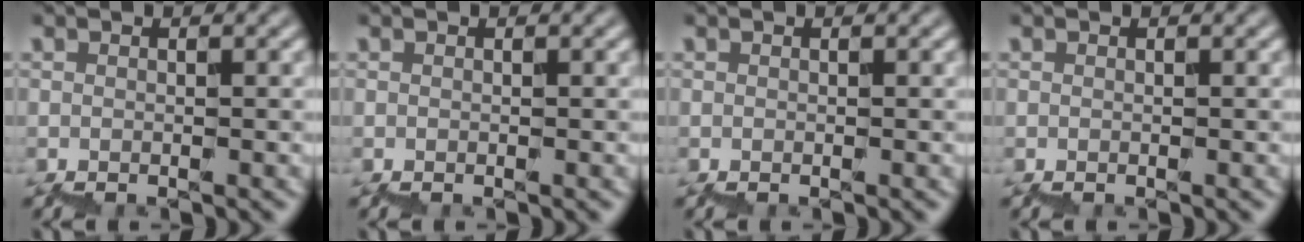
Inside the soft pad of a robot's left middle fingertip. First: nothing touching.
{"total": 0.0}
{"total": 0.0}
{"total": 0.0}